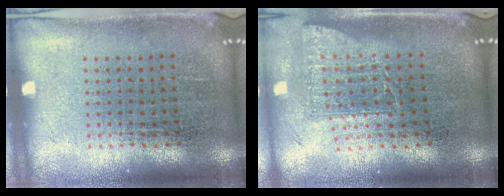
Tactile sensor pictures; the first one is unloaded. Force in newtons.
{"total": 1.6, "press": 1.2, "slide": 1.0}